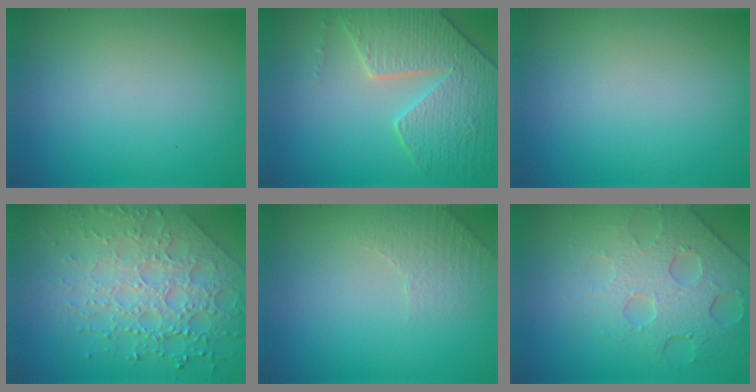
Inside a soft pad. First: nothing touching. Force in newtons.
{"total": 6.0, "press": 5.3, "slide": 2.9}
{"total": 0.0}
{"total": 7.6, "press": 5.5, "slide": 5.2}
{"total": 2.3, "press": 2.3, "slide": 0.6}
{"total": 5.2, "press": 4.6, "slide": 2.3}